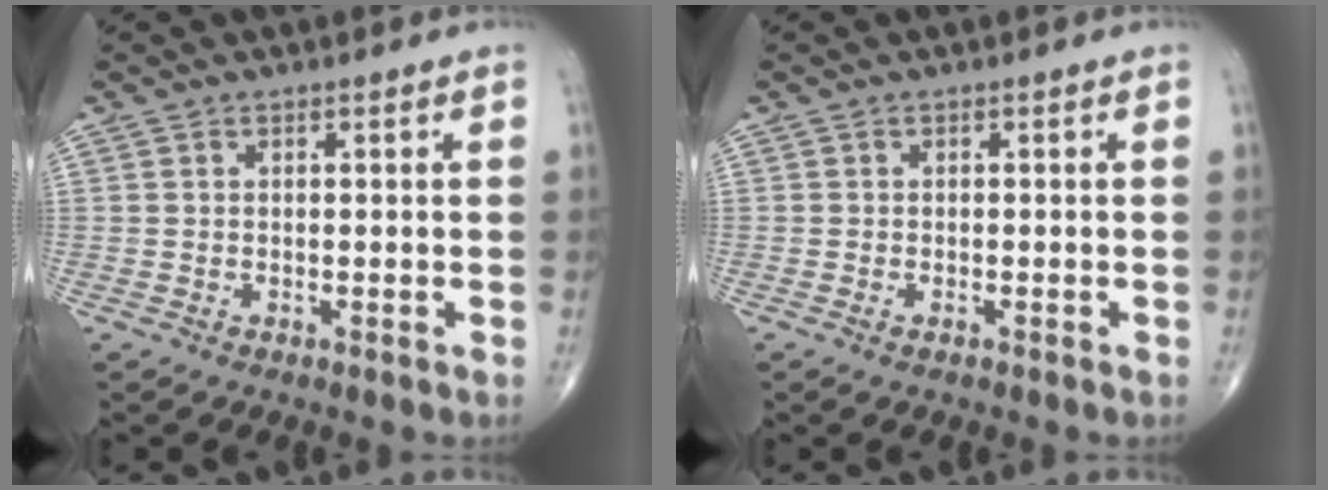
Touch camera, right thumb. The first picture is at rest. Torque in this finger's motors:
{"motor_torque": [-0.22, -0.19, -0.01, 0.07, -0.03]}